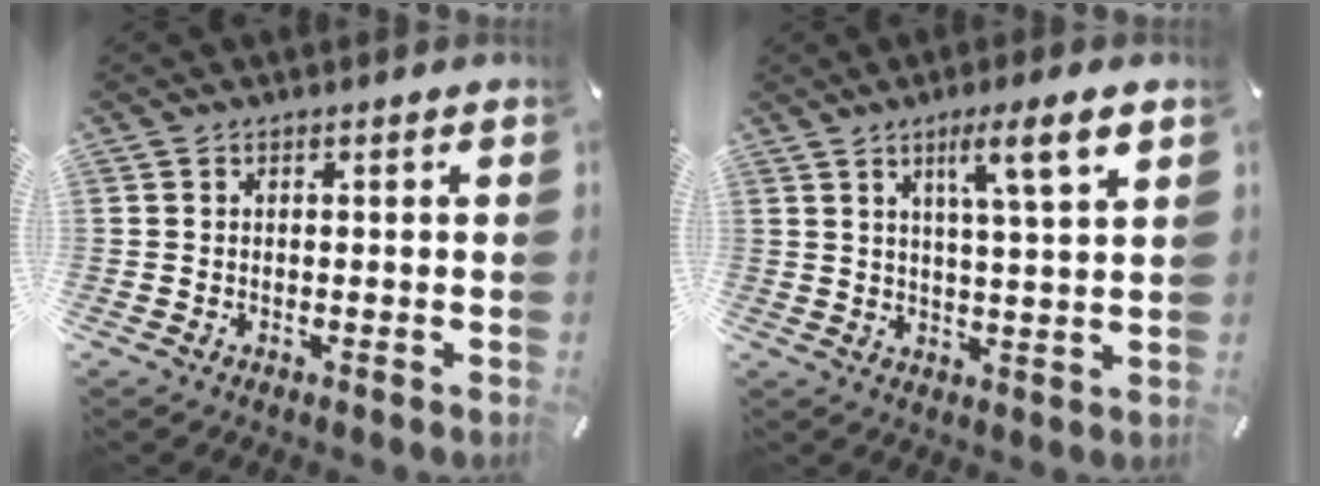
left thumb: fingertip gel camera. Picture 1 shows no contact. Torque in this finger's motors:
{"motor_torque": [2.18, 1.98, 1.33, -1.35, 0.45]}